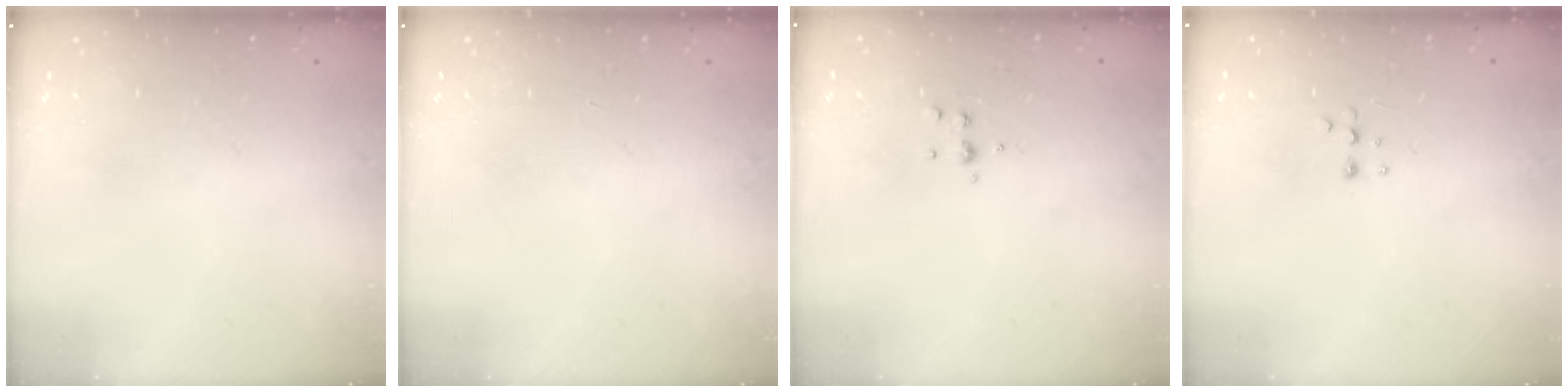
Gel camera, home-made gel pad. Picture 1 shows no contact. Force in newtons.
{"total": 0.0}
{"total": 5.3, "press": 5.3, "slide": 0.5}
{"total": 4.4, "press": 4.3, "slide": 1.0}